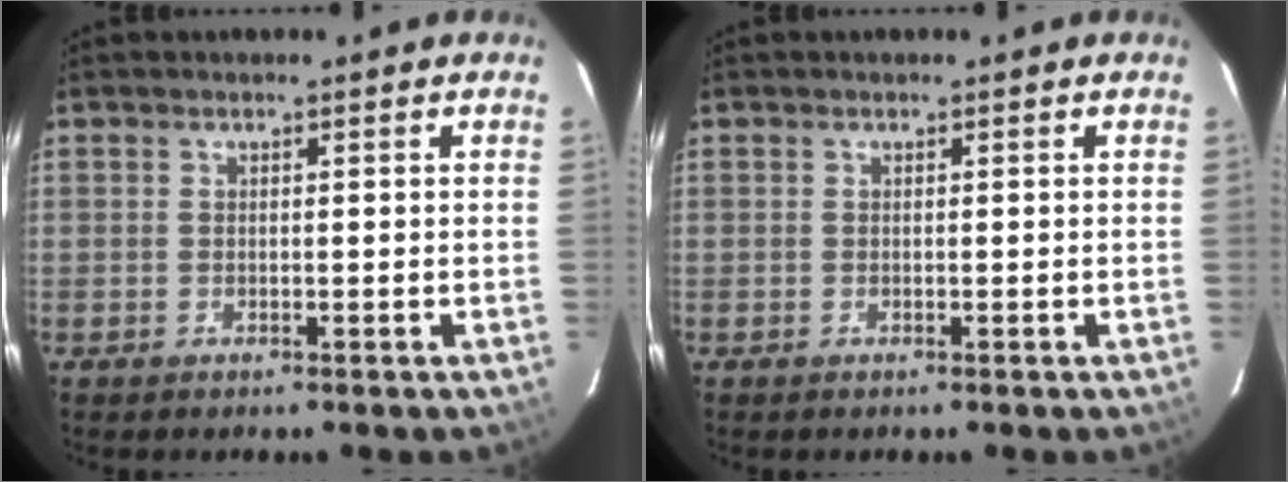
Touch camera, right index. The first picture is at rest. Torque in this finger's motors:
{"motor_torque": [0.00, 0.00, 0.00, 0.00]}